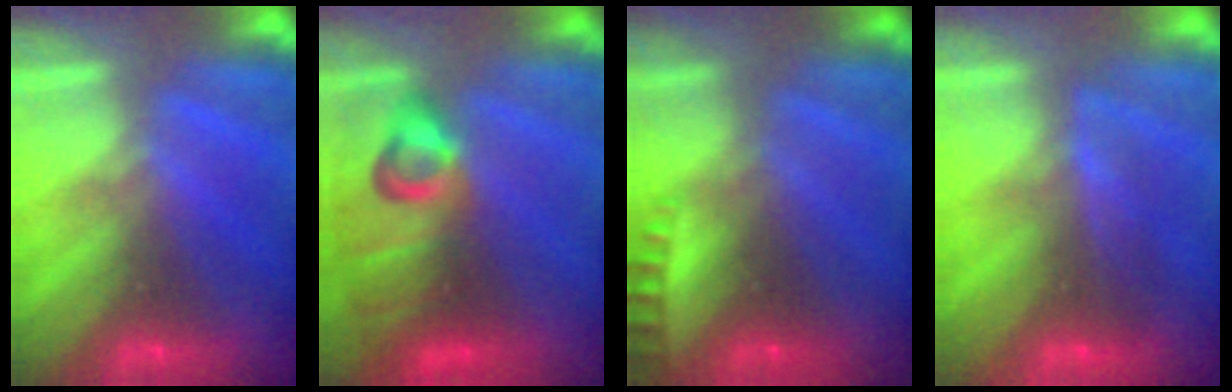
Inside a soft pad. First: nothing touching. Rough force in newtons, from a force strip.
{"total": 6.9}
{"total": 2.3}
{"total": 1.8}